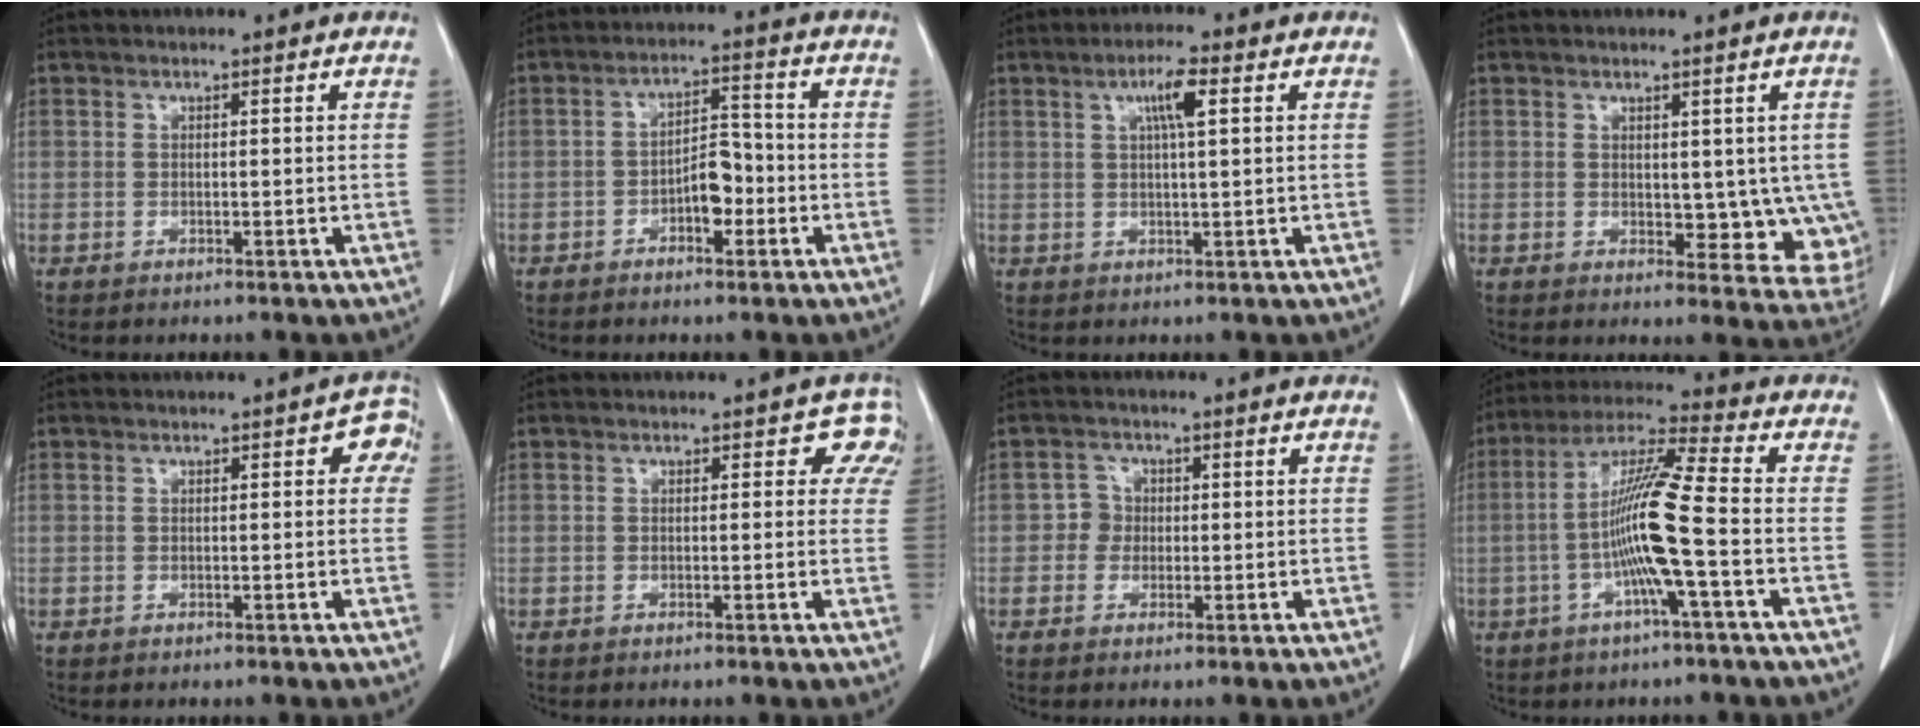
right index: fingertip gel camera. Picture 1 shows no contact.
{"total": 5.1, "force": [-1.9, 2.4, 4.1], "torque": [-0.062, 0.017, -0.031]}
{"total": 4.3, "force": [1.6, 0.2, 4.0], "torque": [-0.073, 0.004, 0.026]}
{"total": 8.0, "force": [0.6, 4.8, 6.4], "torque": [-0.048, -0.009, 0.018]}
{"total": 3.0, "force": [0.8, 1.3, 2.6], "torque": [-0.017, 0.013, 0.002]}
{"total": 3.0, "force": [1.3, 2.3, 1.5], "torque": [0.012, 0.007, -0.001]}
{"total": 2.2, "force": [-0.2, 2.1, 0.5], "torque": [0.001, 0.009, -0.009]}
{"total": 11.5, "force": [-2.3, -0.7, 11.2], "torque": [-0.215, 0.010, -0.049]}